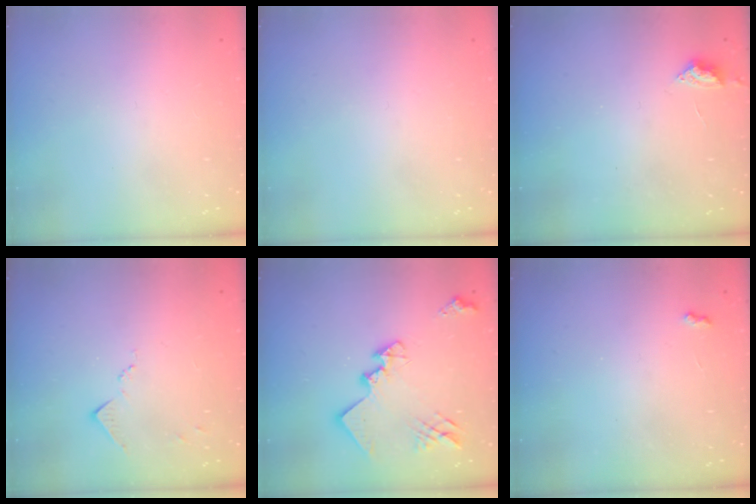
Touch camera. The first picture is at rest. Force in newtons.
{"total": 0.0}
{"total": 2.9, "press": 2.8, "slide": 0.4}
{"total": 7.0, "press": 6.9, "slide": 0.8}
{"total": 17.0, "press": 17.0, "slide": 1.1}
{"total": 3.2, "press": 3.1, "slide": 0.5}